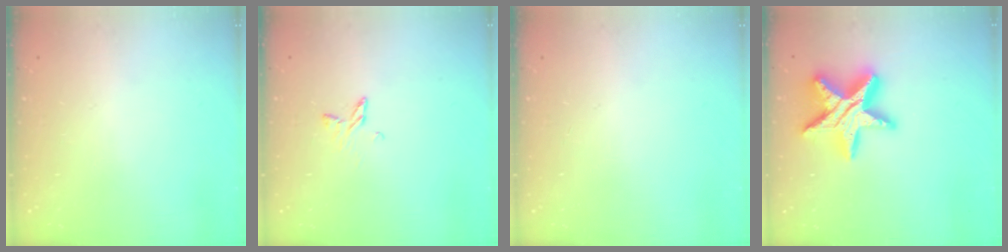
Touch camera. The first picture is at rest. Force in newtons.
{"total": 5.4, "press": 5.3, "slide": 0.5}
{"total": 0.0}
{"total": 17.6, "press": 17.5, "slide": 1.8}